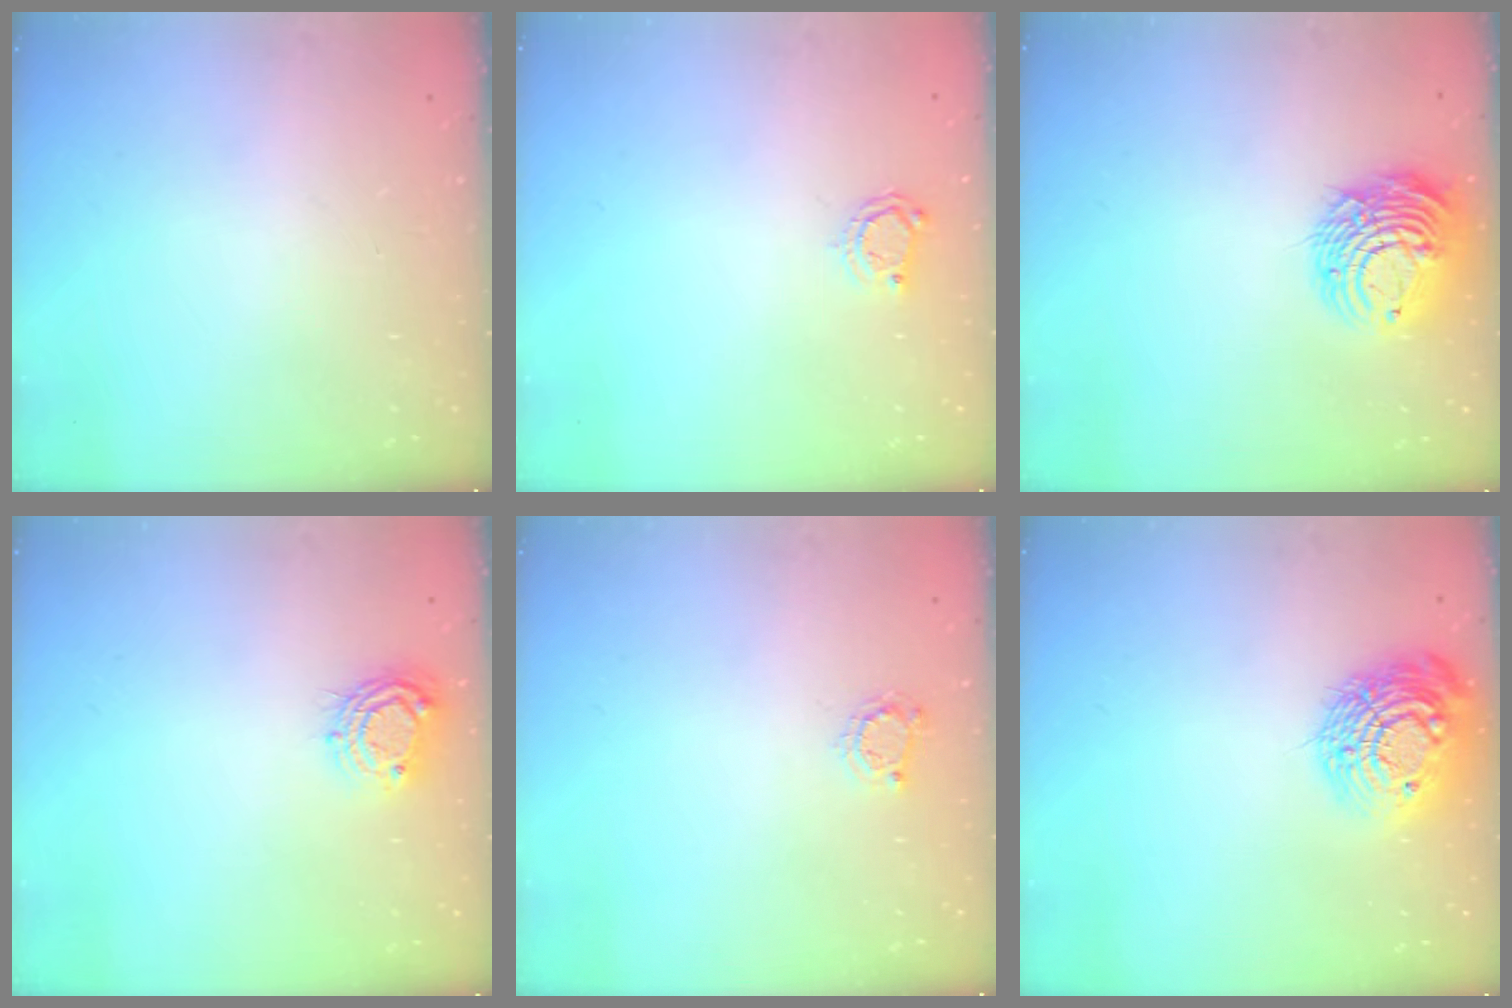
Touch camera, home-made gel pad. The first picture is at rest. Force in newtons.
{"total": 3.9, "press": 3.9, "slide": 0.6}
{"total": 11.0, "press": 11.0, "slide": 1.4}
{"total": 8.1, "press": 8.1, "slide": 0.7}
{"total": 3.7, "press": 3.6, "slide": 0.5}
{"total": 15.8, "press": 15.7, "slide": 1.5}